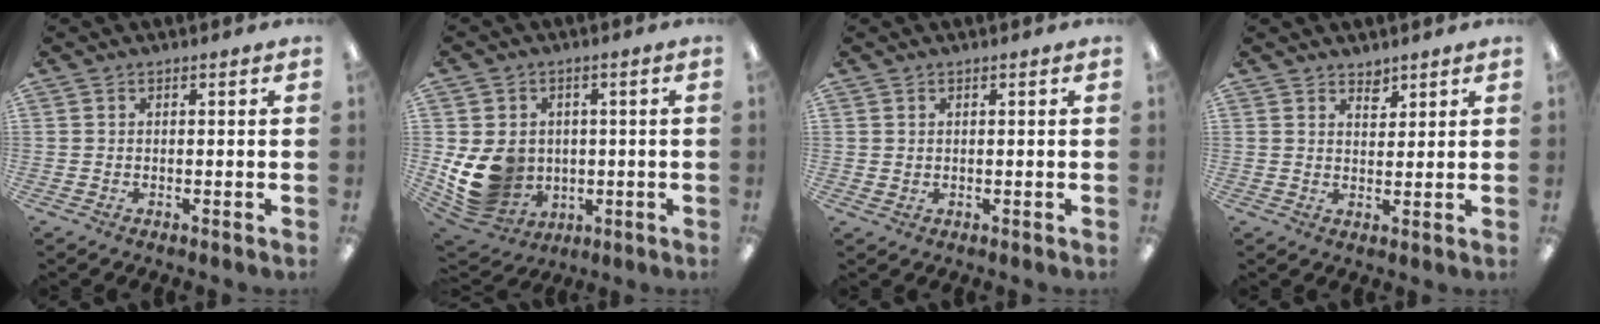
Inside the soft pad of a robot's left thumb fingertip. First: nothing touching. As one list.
[{"total": 12.3, "force": [-0.7, 10.9, 5.7], "torque": [-0.135, -0.003, 0.000]}, {"total": 0.9, "force": [0.7, 0.5, 0.2], "torque": [-0.005, 0.002, 0.012]}, {"total": 3.0, "force": [2.7, 1.2, 0.5], "torque": [0.003, -0.020, 0.049]}]